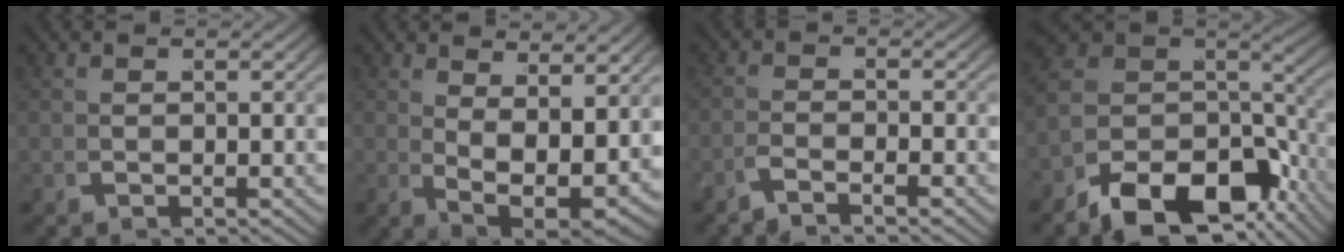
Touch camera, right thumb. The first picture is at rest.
{"total": 6.8, "force": [1.0, 3.5, 5.8], "torque": [-0.104, -0.030, 0.029]}
{"total": 1.5, "force": [-1.4, 0.0, 0.4], "torque": [0.000, 0.005, -0.037]}
{"total": 11.9, "force": [-3.7, 7.0, 8.8], "torque": [-0.150, -0.026, -0.049]}